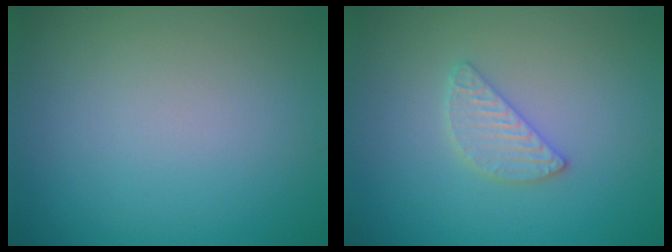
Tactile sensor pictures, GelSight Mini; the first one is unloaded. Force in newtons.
{"total": 2.0, "press": 2.0, "slide": 0.2}